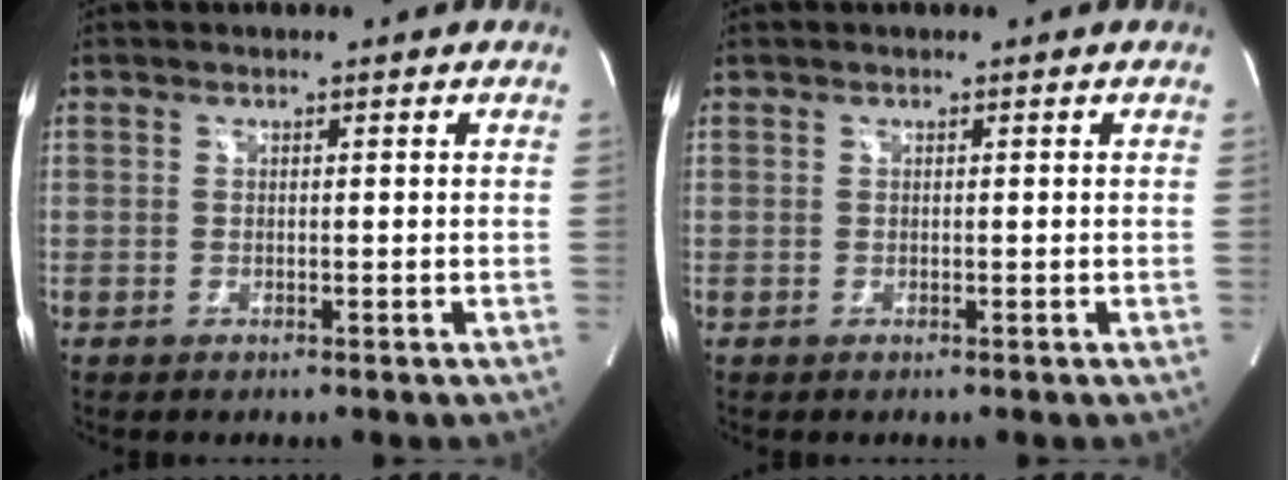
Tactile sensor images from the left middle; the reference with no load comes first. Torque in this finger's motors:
{"motor_torque": [0.00, 0.00, 0.00, 0.00]}